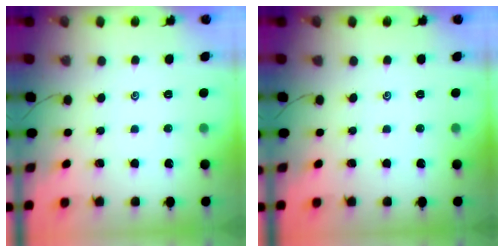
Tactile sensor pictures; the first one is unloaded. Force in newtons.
{"total": 0.0}